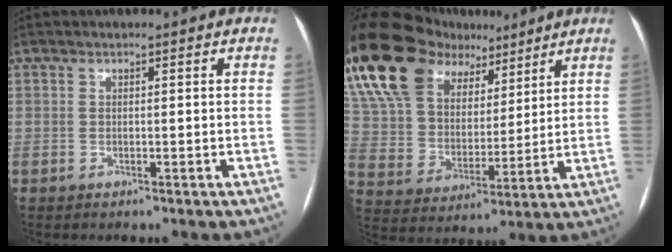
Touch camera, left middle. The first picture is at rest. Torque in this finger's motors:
{"motor_torque": [1.08, -1.06, 1.05, 0.21]}